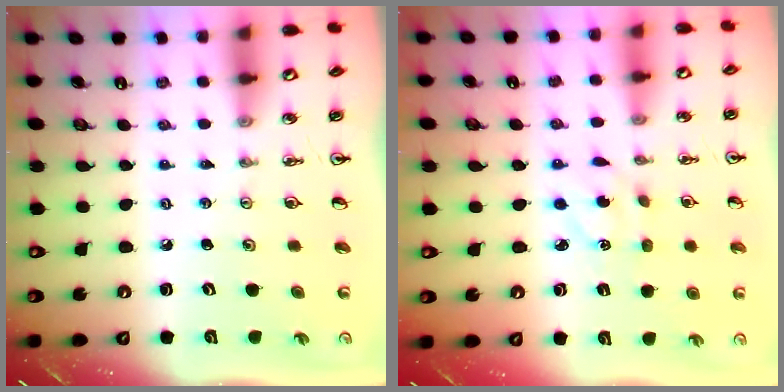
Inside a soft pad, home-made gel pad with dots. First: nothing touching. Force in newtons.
{"total": 4.2, "press": 4.1, "slide": 0.9}